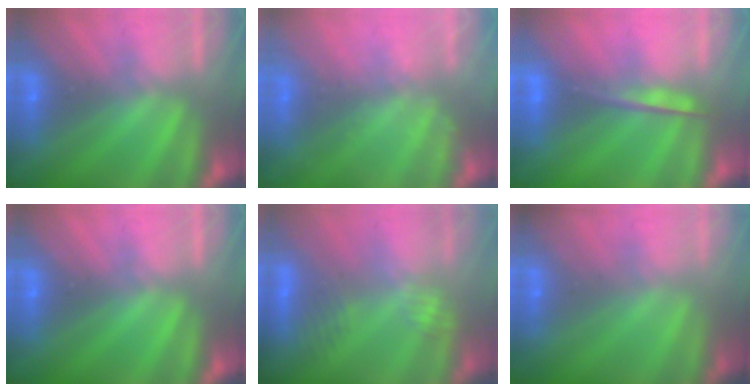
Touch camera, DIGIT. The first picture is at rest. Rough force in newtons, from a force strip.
{"total": 2.5}
{"total": 4.6}
{"total": 0.0}
{"total": 2.9}
{"total": 7.1}